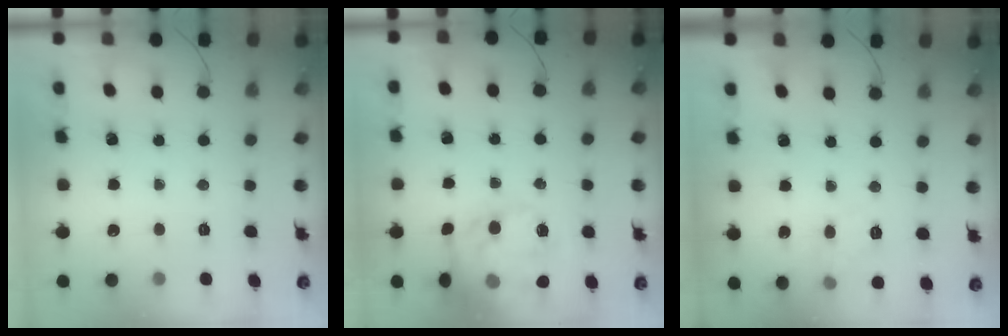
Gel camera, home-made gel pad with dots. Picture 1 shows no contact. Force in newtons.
{"total": 16.6, "press": 16.5, "slide": 1.6}
{"total": 8.1, "press": 8.0, "slide": 1.1}